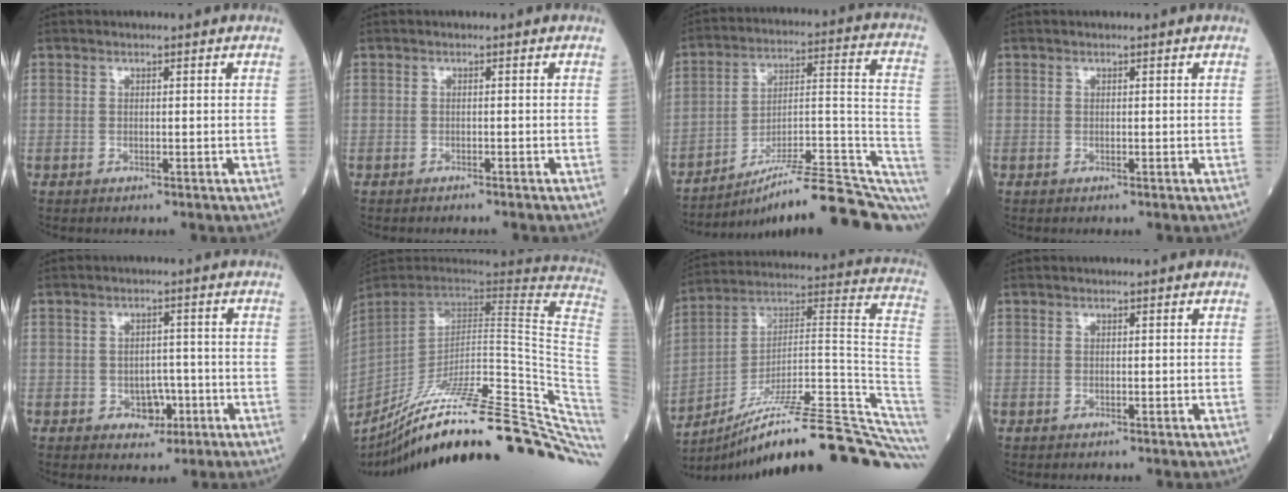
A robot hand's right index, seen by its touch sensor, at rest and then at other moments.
{"total": 1.5, "force": [-1.5, -0.1, 0.4], "torque": [-0.005, 0.000, -0.019]}
{"total": 21.6, "force": [-16.3, 2.4, 14.0], "torque": [-0.135, 0.034, -0.243]}
{"total": 0.0}
{"total": 4.0, "force": [-1.5, 2.8, 2.4], "torque": [-0.025, 0.006, -0.016]}
{"total": 38.5, "force": [-28.2, 3.8, 25.9], "torque": [-0.276, -0.048, -0.401]}
{"total": 27.6, "force": [-20.9, 0.8, 17.9], "torque": [-0.154, 0.044, -0.320]}
{"total": 0.0}